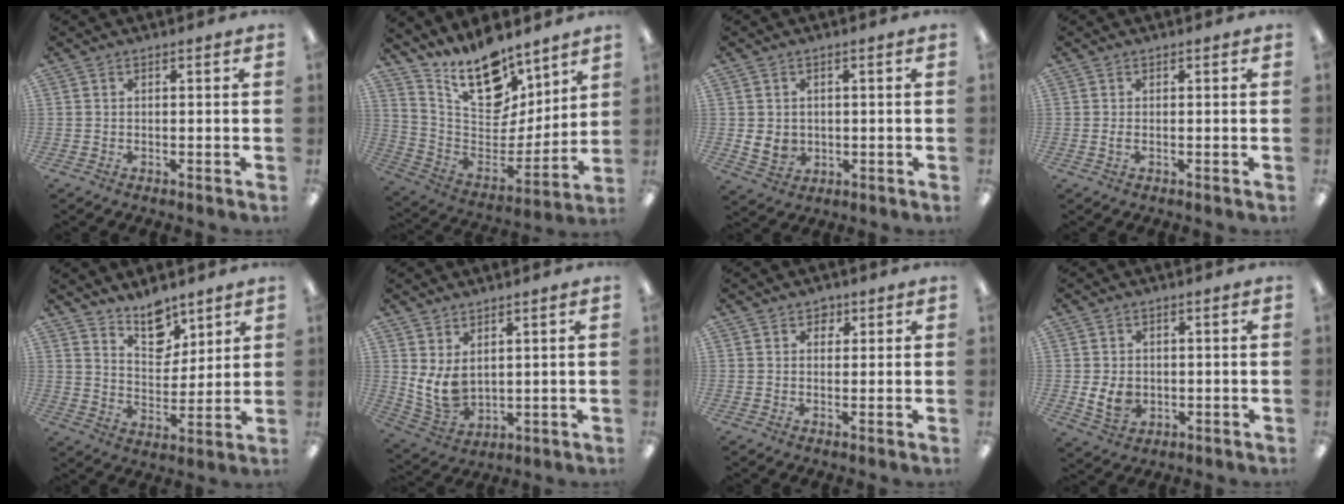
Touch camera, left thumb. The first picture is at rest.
{"total": 18.2, "force": [13.6, 8.9, 8.3], "torque": [-0.145, -0.102, 0.247]}
{"total": 4.6, "force": [0.4, 4.1, 2.0], "torque": [-0.031, -0.004, 0.009]}
{"total": 1.1, "force": [-0.1, 0.5, 1.0], "torque": [-0.019, 0.001, -0.002]}
{"total": 10.2, "force": [8.3, 4.8, 3.4], "torque": [-0.048, -0.056, 0.152]}
{"total": 7.5, "force": [2.8, 4.8, 5.0], "torque": [-0.116, -0.020, 0.053]}
{"total": 2.4, "force": [1.5, 1.8, 0.5], "torque": [0.003, -0.002, 0.024]}
{"total": 5.5, "force": [-0.3, 4.5, 3.3], "torque": [-0.063, -0.004, -0.009]}